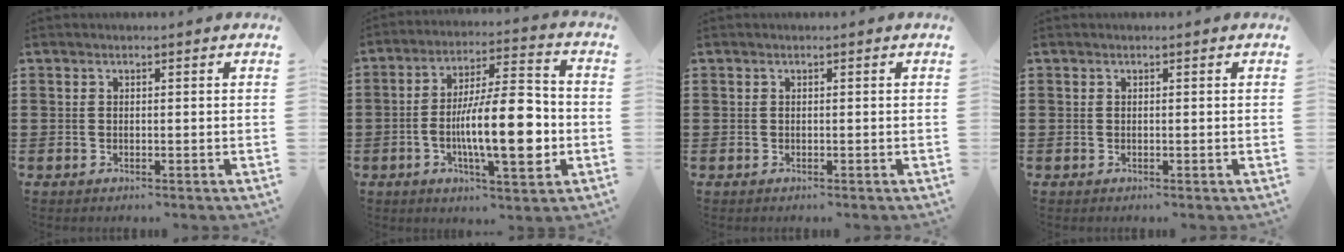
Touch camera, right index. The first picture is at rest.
{"total": 14.6, "force": [-2.8, 4.6, 13.6], "torque": [-0.225, -0.007, -0.051]}
{"total": 0.0}
{"total": 0.0}